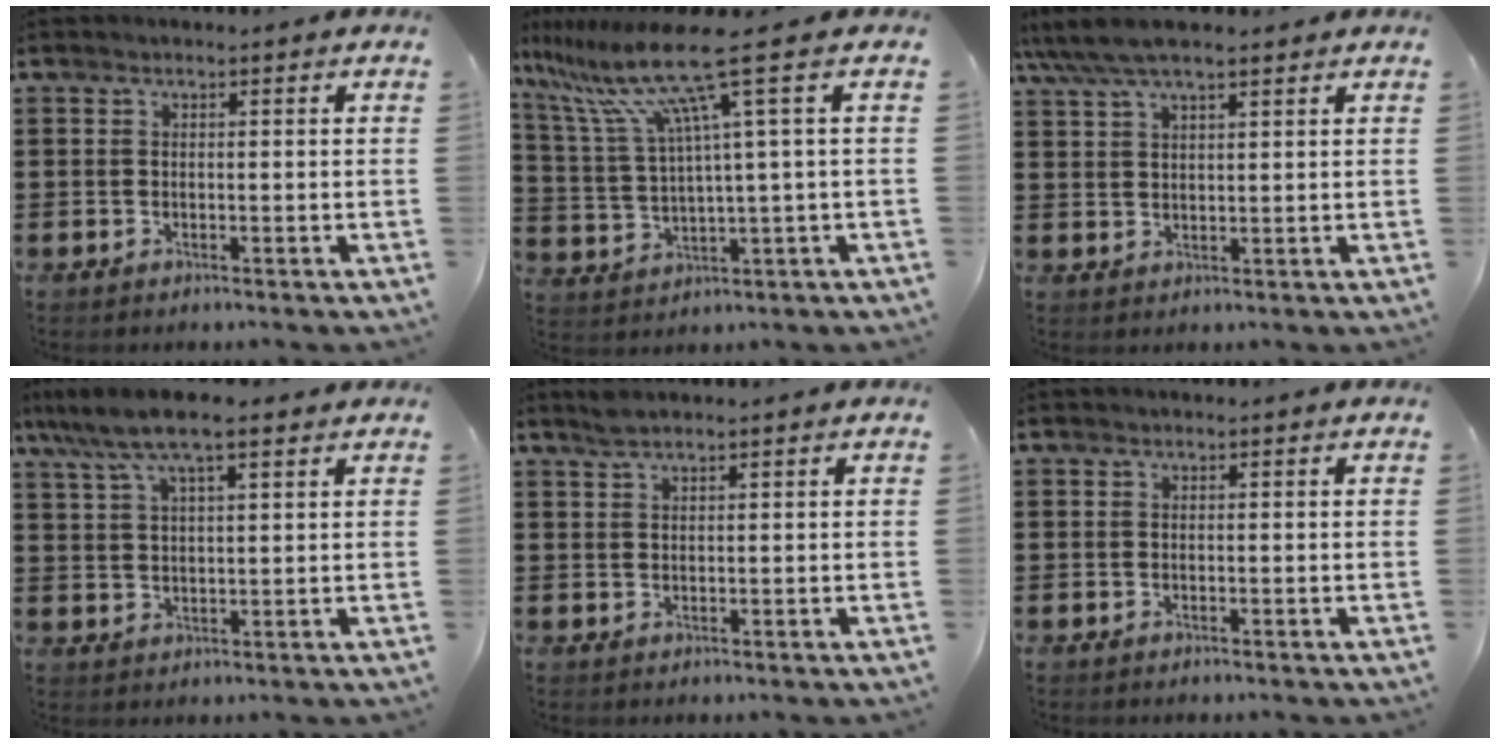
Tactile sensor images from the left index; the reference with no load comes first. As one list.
[{"total": 11.4, "force": [5.8, 0.0, 9.9], "torque": [-0.235, -0.029, 0.078]}, {"total": 5.2, "force": [4.0, 1.4, 2.9], "torque": [-0.068, -0.002, 0.073]}, {"total": 7.7, "force": [5.4, 1.6, 5.2], "torque": [-0.114, -0.004, 0.096]}, {"total": 1.7, "force": [1.4, 0.2, 0.9], "torque": [-0.020, 0.002, 0.026]}, {"total": 0.0}]